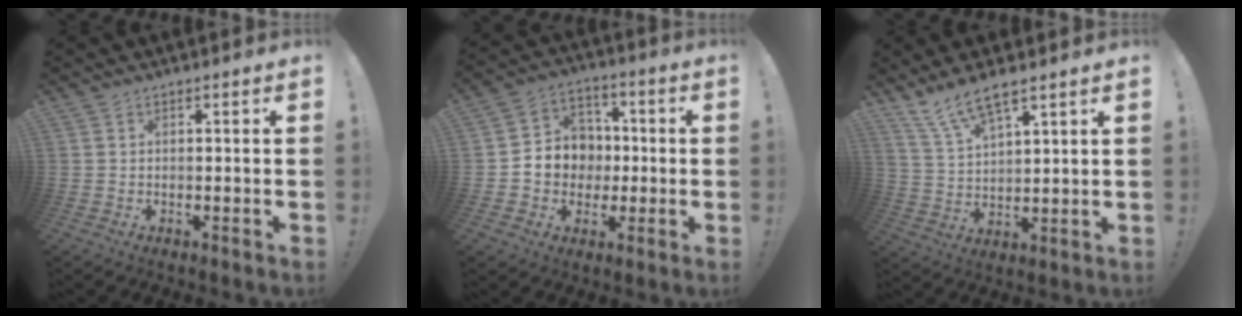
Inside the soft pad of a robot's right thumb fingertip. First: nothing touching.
{"total": 9.9, "force": [-1.7, 9.3, 3.1], "torque": [-0.046, 0.015, -0.022]}
{"total": 9.0, "force": [7.3, 2.1, 4.8], "torque": [-0.105, -0.033, 0.138]}